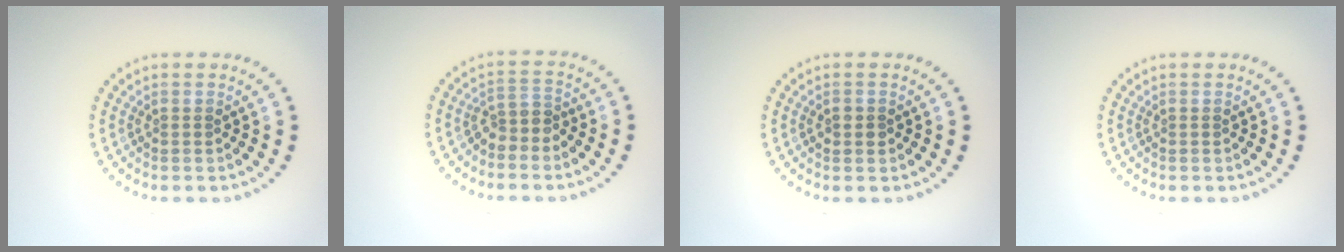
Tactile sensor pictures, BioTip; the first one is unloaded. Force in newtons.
{"total": 2.3, "press": 1.6, "slide": 1.5}
{"total": 1.1, "press": 1.1, "slide": 0.3}
{"total": 0.0}